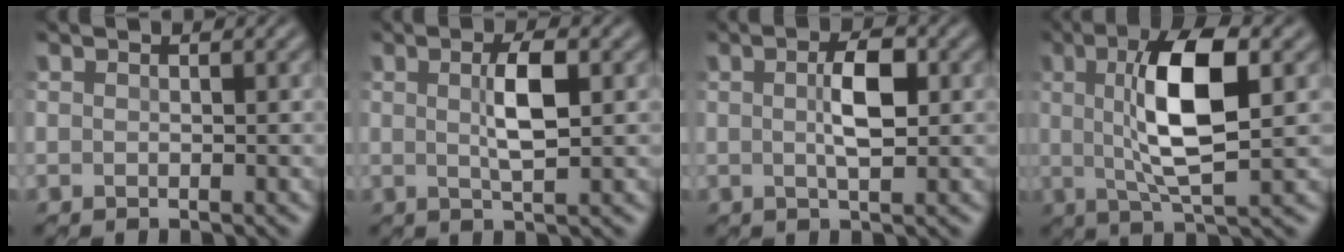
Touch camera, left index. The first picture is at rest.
{"total": 3.2, "force": [0.6, 0.5, 3.1], "torque": [-0.070, 0.004, 0.012]}
{"total": 3.3, "force": [0.4, 0.9, 3.1], "torque": [-0.070, 0.006, 0.006]}
{"total": 7.7, "force": [1.3, 2.0, 7.4], "torque": [-0.136, 0.008, 0.020]}